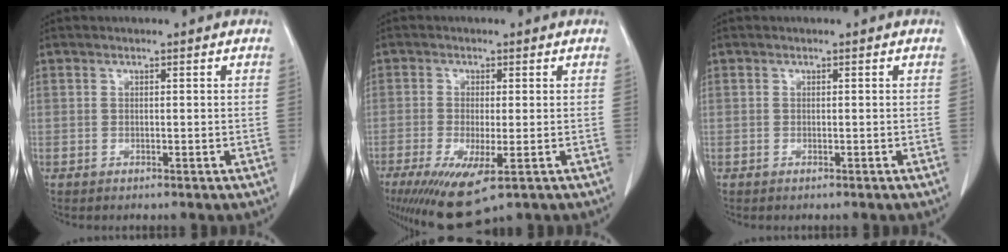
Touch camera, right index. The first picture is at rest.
{"total": 9.4, "force": [-4.7, 2.3, 7.8], "torque": [-0.131, -0.027, -0.070]}
{"total": 0.0}